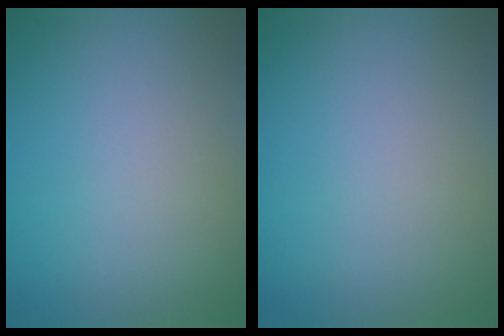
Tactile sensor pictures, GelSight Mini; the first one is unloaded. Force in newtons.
{"total": 0.0}